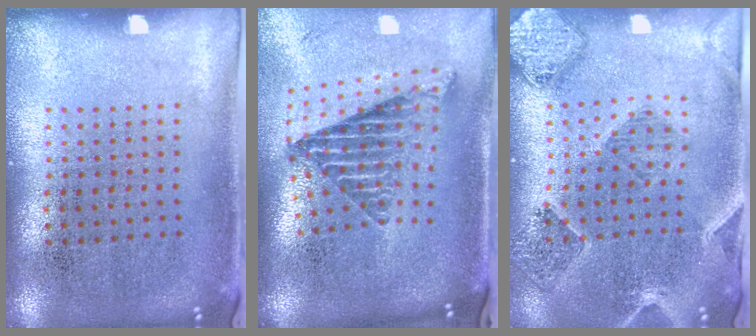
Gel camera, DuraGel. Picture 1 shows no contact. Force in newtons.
{"total": 2.6, "press": 1.6, "slide": 2.0}
{"total": 1.6, "press": 1.6, "slide": 0.3}